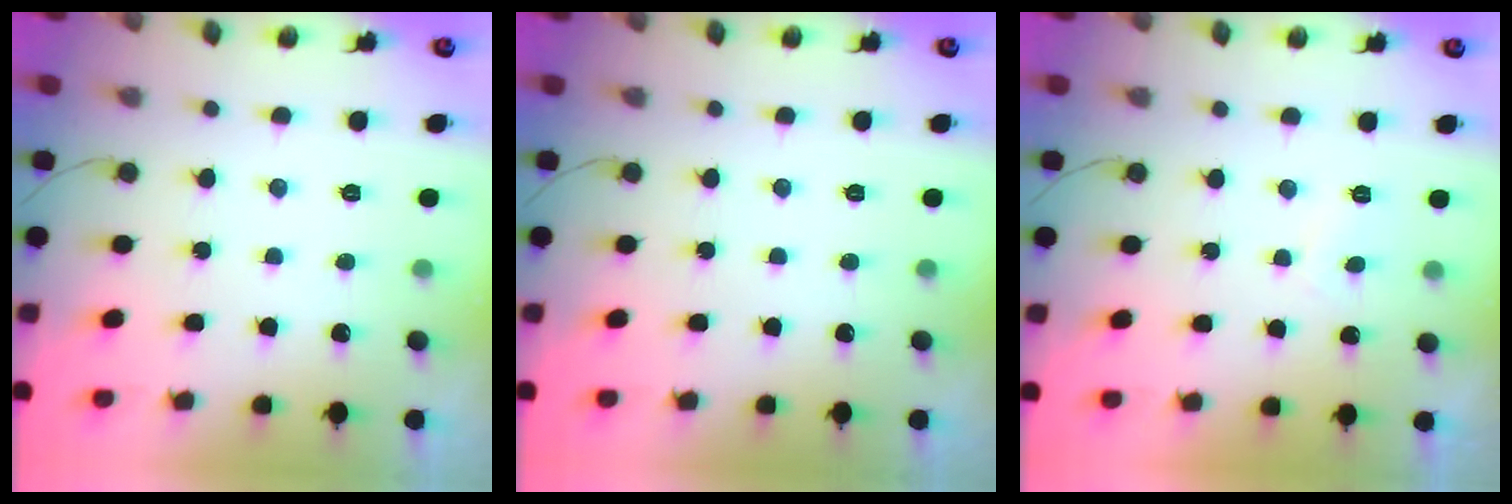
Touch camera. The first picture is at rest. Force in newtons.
{"total": 0.0}
{"total": 1.4, "press": 1.3, "slide": 0.5}